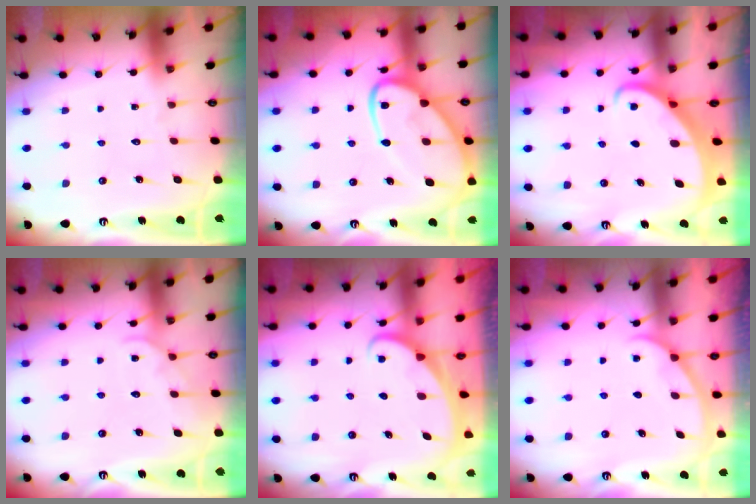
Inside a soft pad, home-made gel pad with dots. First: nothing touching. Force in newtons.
{"total": 15.6, "press": 15.5, "slide": 1.3}
{"total": 2.6, "press": 2.6, "slide": 0.3}
{"total": 4.6, "press": 4.6, "slide": 0.5}
{"total": 1.7, "press": 1.7, "slide": 0.1}
{"total": 0.8, "press": 0.8, "slide": 0.2}